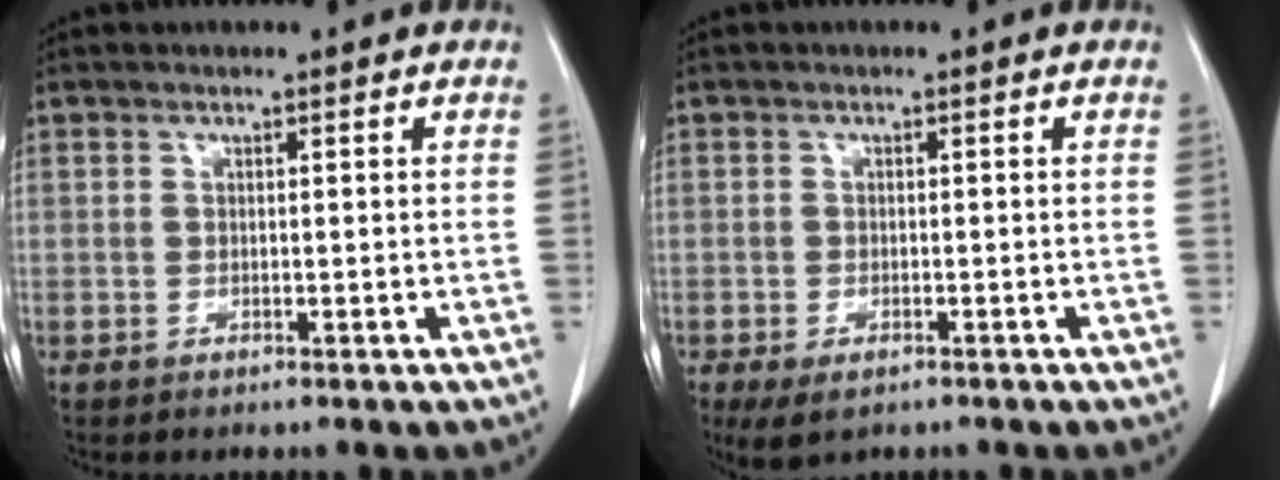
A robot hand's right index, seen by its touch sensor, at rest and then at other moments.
{"total": 4.2, "force": [-2.7, 1.8, 2.6], "torque": [-0.046, -0.009, -0.038]}